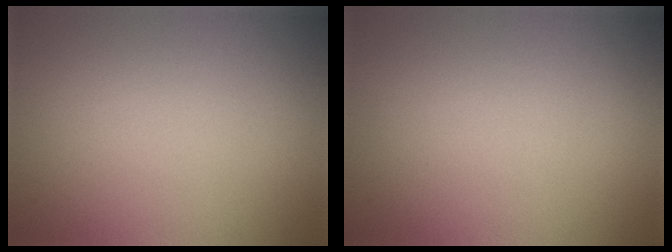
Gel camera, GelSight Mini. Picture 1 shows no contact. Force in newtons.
{"total": 0.0}